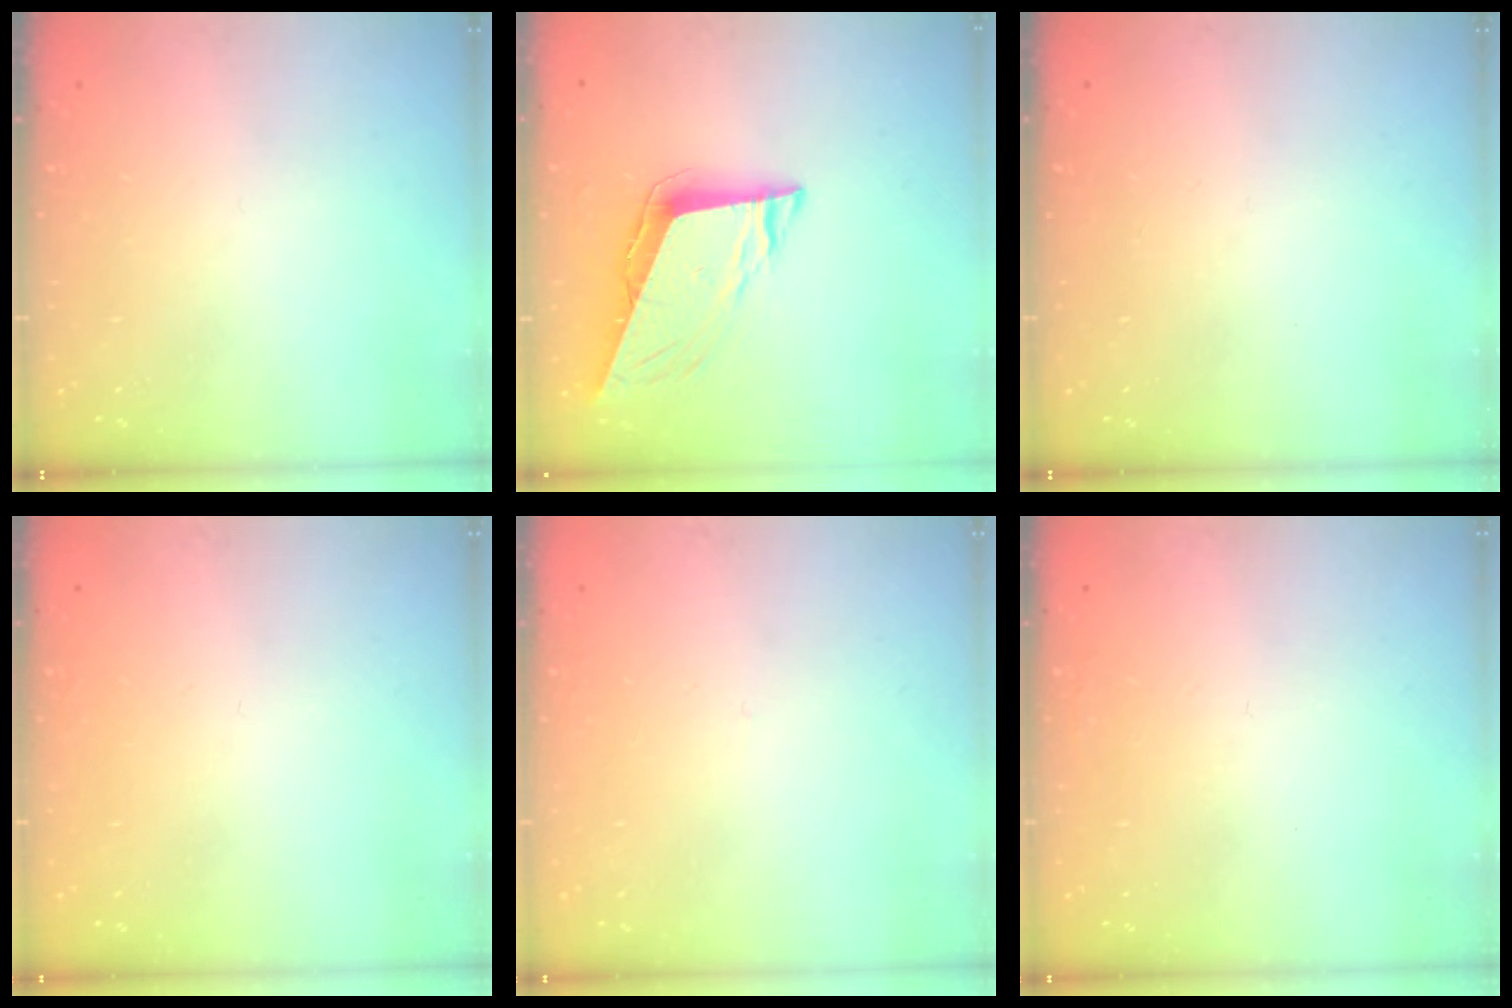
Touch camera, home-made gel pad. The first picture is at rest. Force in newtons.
{"total": 10.4, "press": 9.8, "slide": 3.5}
{"total": 0.0}
{"total": 1.6, "press": 1.6, "slide": 0.1}
{"total": 2.7, "press": 2.7, "slide": 0.3}
{"total": 1.6, "press": 1.6, "slide": 0.1}